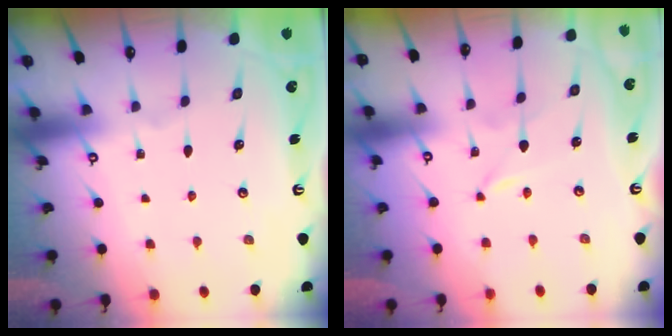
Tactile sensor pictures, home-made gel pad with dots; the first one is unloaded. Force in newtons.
{"total": 0.0}